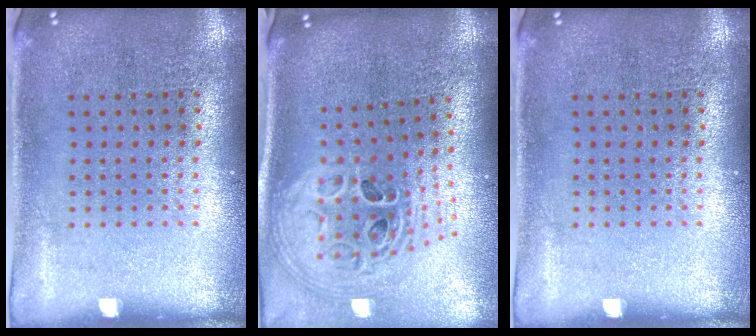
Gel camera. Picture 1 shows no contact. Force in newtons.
{"total": 2.6, "press": 1.8, "slide": 1.8}
{"total": 0.0}